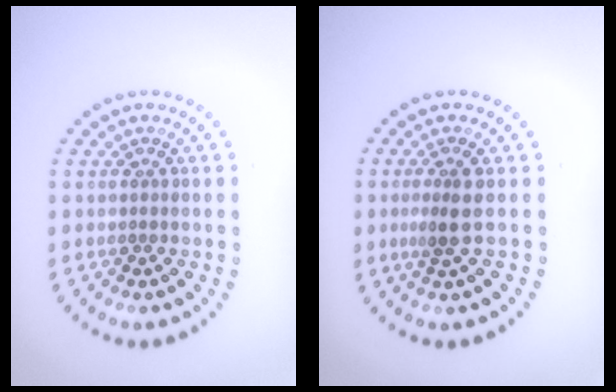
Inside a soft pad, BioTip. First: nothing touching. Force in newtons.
{"total": 2.2, "press": 1.8, "slide": 1.4}